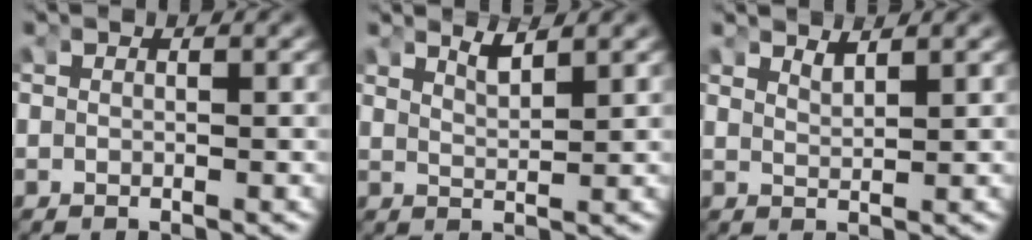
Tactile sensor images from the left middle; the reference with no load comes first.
{"total": 1.8, "force": [1.5, -0.6, 0.8], "torque": [-0.018, -0.009, 0.033]}
{"total": 1.8, "force": [1.7, -0.5, 0.4], "torque": [-0.006, -0.009, 0.034]}